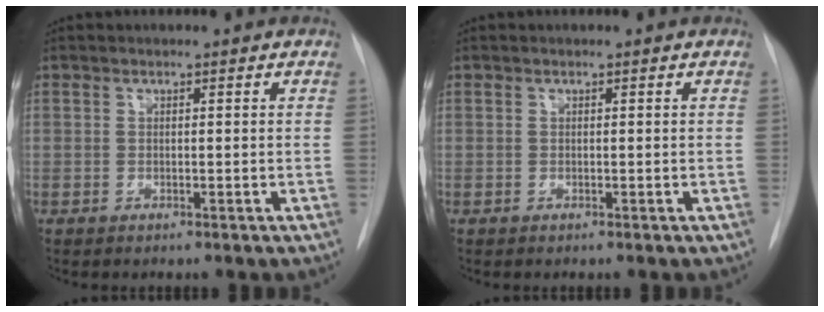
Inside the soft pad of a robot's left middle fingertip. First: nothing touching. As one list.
[{"total": 0.0}]